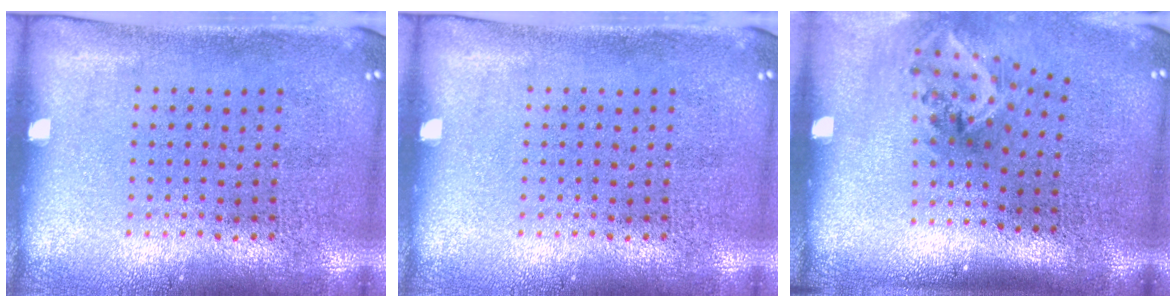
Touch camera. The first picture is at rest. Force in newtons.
{"total": 0.0}
{"total": 2.1, "press": 1.4, "slide": 1.5}